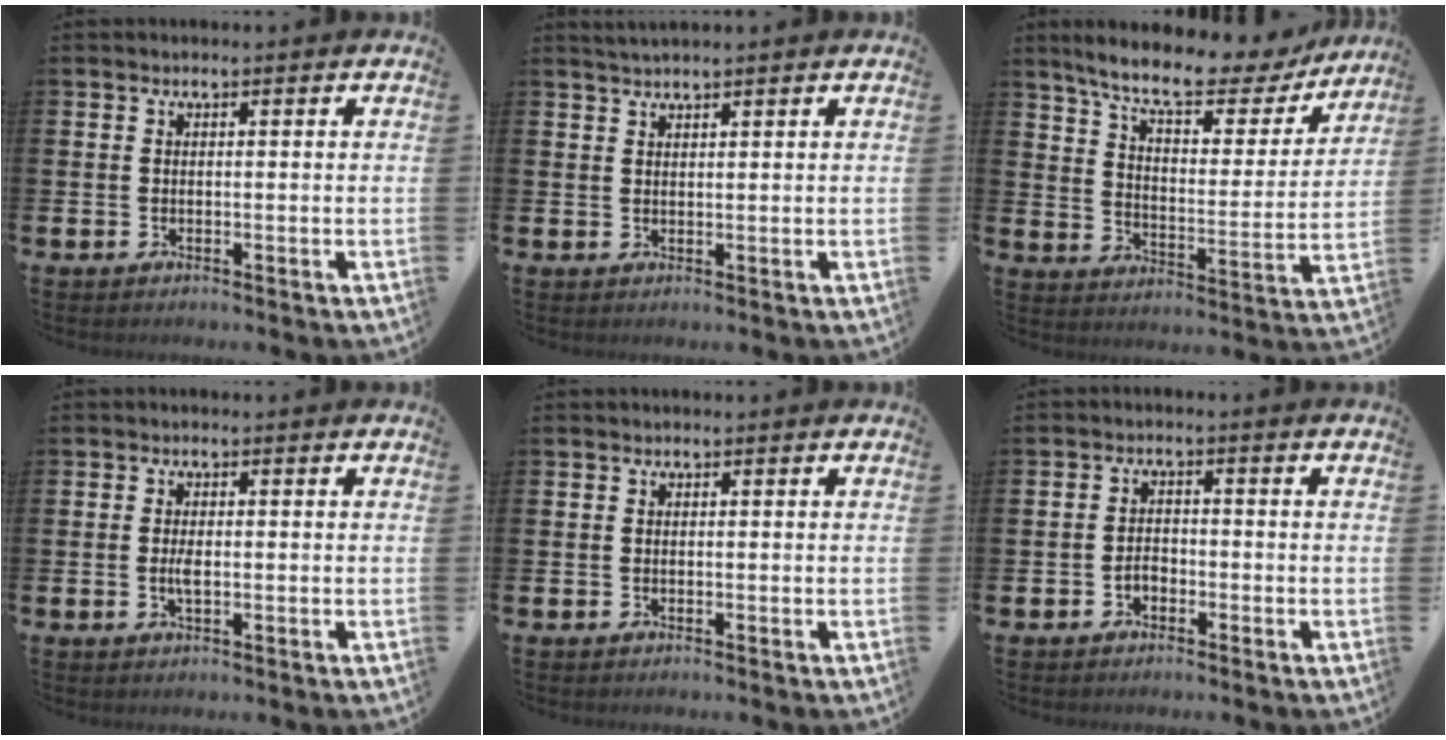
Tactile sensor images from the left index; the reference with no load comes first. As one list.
[{"total": 1.6, "force": [1.5, 0.0, 0.4], "torque": [-0.009, -0.001, 0.028]}, {"total": 10.0, "force": [8.6, 2.3, 4.6], "torque": [-0.123, -0.051, 0.145]}, {"total": 2.0, "force": [-0.4, 0.8, 1.9], "torque": [-0.026, -0.003, -0.010]}, {"total": 0.0}, {"total": 1.8, "force": [-1.0, 1.2, 0.9], "torque": [-0.014, 0.001, -0.022]}]